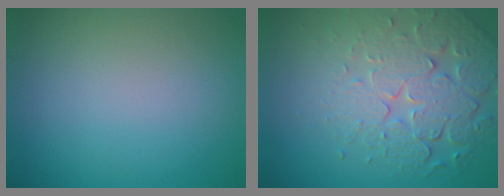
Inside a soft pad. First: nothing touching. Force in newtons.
{"total": 7.1, "press": 5.2, "slide": 4.8}